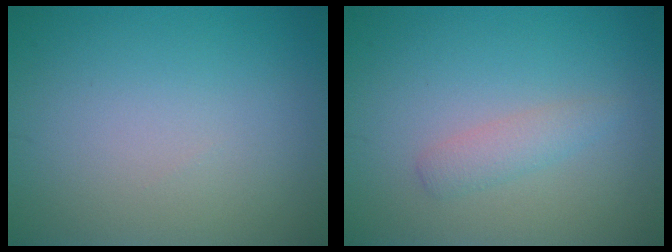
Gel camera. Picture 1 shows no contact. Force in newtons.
{"total": 1.7, "press": 1.7, "slide": 0.1}